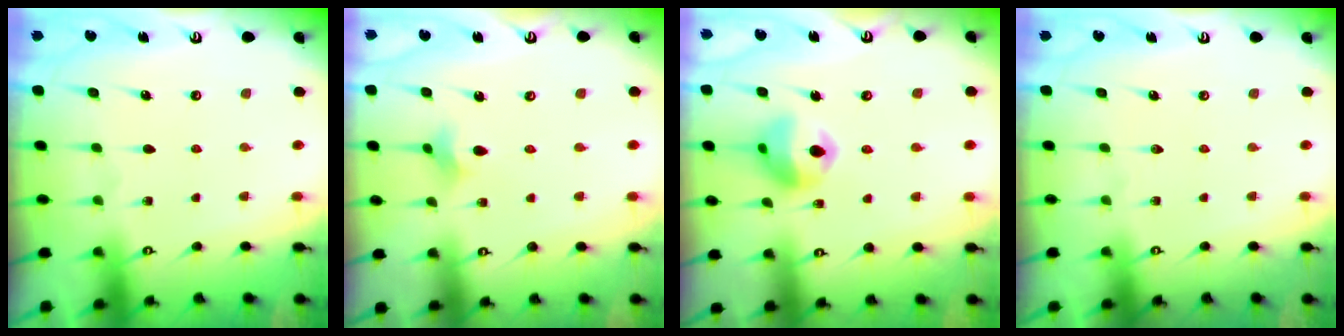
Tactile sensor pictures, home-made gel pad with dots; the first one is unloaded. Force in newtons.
{"total": 2.6, "press": 2.5, "slide": 0.5}
{"total": 11.7, "press": 11.7, "slide": 1.1}
{"total": 0.0}